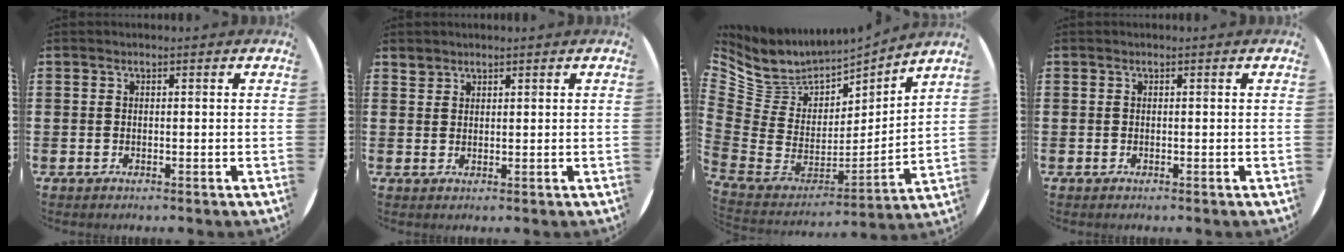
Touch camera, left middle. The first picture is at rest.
{"total": 1.6, "force": [1.5, 0.5, -0.3], "torque": [0.002, 0.001, 0.030]}
{"total": 6.3, "force": [5.4, 3.4, 0.1], "torque": [-0.050, -0.054, 0.096]}
{"total": 0.0}